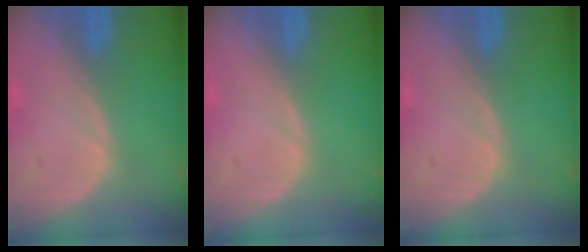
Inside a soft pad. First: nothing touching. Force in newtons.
{"total": 0.0}
{"total": 0.0}